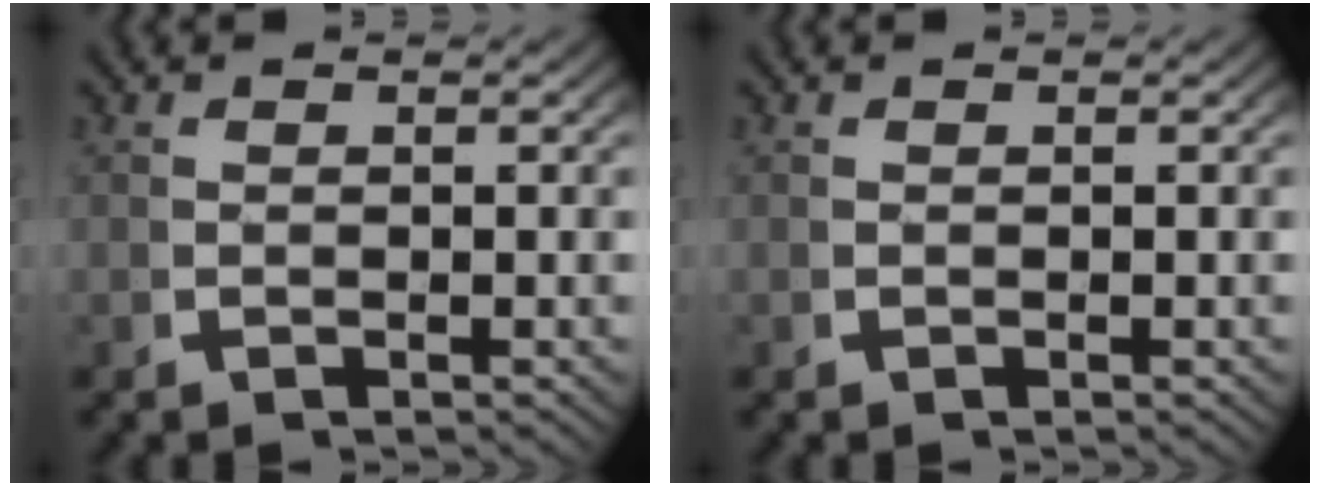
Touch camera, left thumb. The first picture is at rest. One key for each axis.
{"total": 0.0}